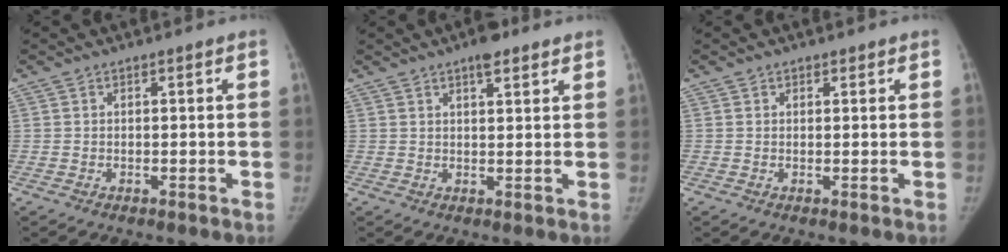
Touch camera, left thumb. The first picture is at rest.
{"total": 4.4, "force": [3.0, 1.5, 2.9], "torque": [-0.034, -0.013, 0.041]}
{"total": 1.0, "force": [0.8, 0.7, 0.1], "torque": [0.014, -0.005, 0.006]}